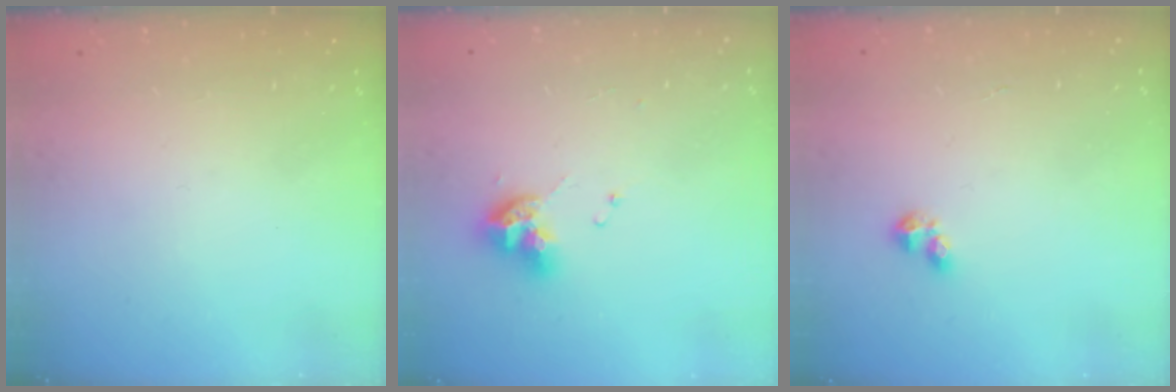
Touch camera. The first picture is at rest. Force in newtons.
{"total": 9.6, "press": 9.5, "slide": 0.8}
{"total": 2.7, "press": 2.7, "slide": 0.5}